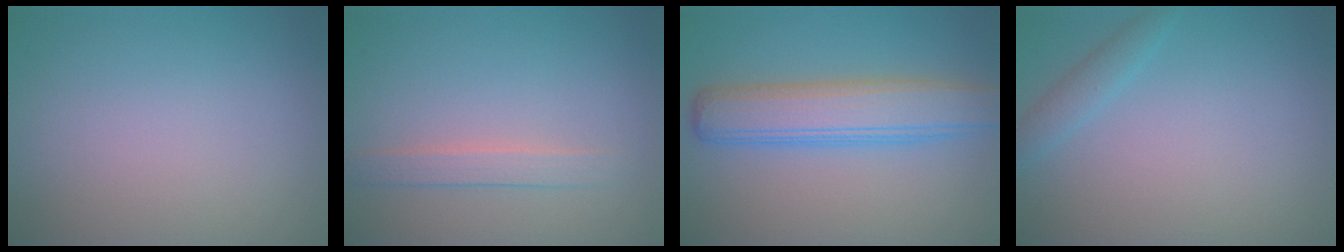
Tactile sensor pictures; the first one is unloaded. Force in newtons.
{"total": 1.8, "press": 1.8, "slide": 0.2}
{"total": 5.6, "press": 5.6, "slide": 0.1}
{"total": 1.5, "press": 1.5, "slide": 0.1}